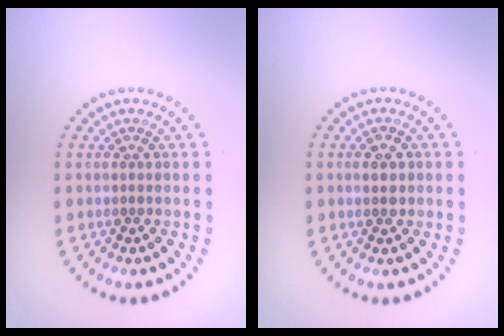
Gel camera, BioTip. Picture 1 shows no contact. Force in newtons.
{"total": 1.4, "press": 1.4, "slide": 0.2}